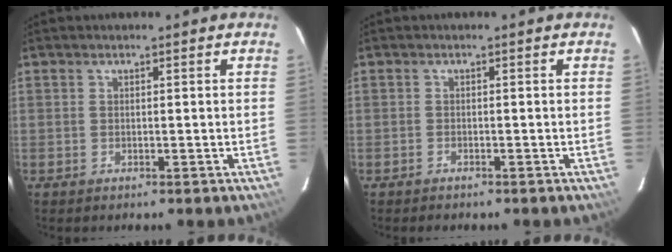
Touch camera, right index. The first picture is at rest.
{"total": 1.0, "force": [-0.9, 0.4, 0.2], "torque": [-0.010, 0.002, -0.016]}